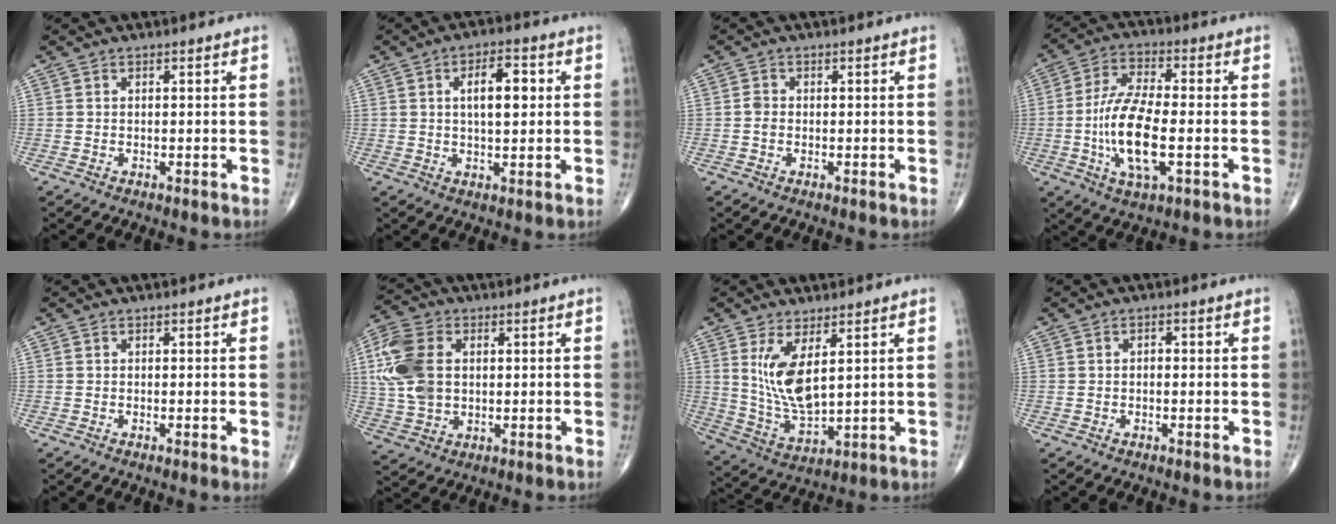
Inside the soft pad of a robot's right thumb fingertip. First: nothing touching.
{"total": 7.3, "force": [1.4, 3.2, 6.4], "torque": [-0.090, 0.003, 0.021]}
{"total": 1.3, "force": [-0.3, 1.0, 0.8], "torque": [-0.011, 0.002, -0.006]}
{"total": 13.5, "force": [-2.6, 4.8, 12.4], "torque": [-0.251, 0.010, -0.050]}
{"total": 1.0, "force": [0.0, 0.1, 1.0], "torque": [-0.021, -0.003, 0.000]}
{"total": 12.9, "force": [2.1, 8.9, 9.1], "torque": [-0.196, 0.005, 0.040]}
{"total": 10.2, "force": [3.2, 4.1, 8.8], "torque": [-0.171, -0.033, 0.079]}
{"total": 1.0, "force": [0.0, 0.7, 0.8], "torque": [-0.009, 0.003, -0.002]}